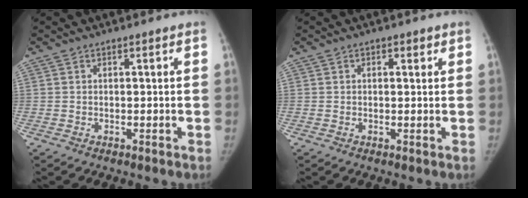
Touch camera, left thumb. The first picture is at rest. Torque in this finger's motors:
{"motor_torque": [0.24, 0.41, -0.22, 0.08, 0.07]}